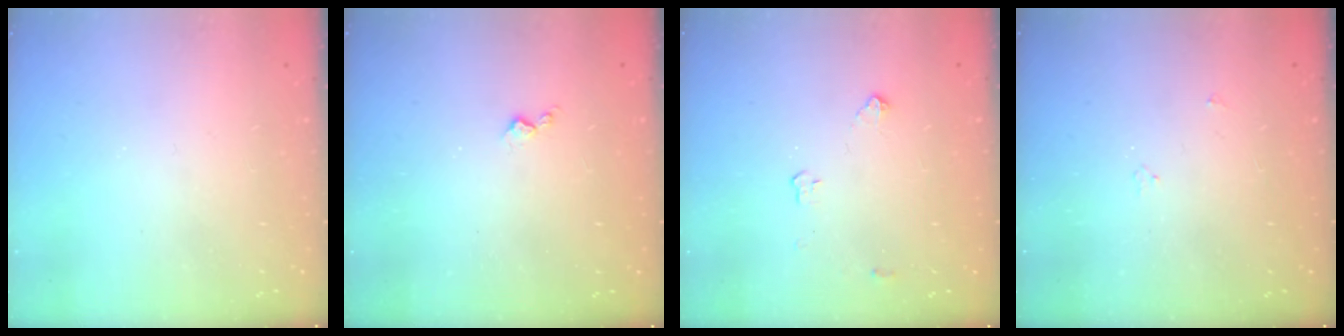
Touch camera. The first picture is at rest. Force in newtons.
{"total": 3.2, "press": 3.2, "slide": 0.5}
{"total": 3.3, "press": 3.3, "slide": 0.6}
{"total": 3.0, "press": 3.0, "slide": 0.5}